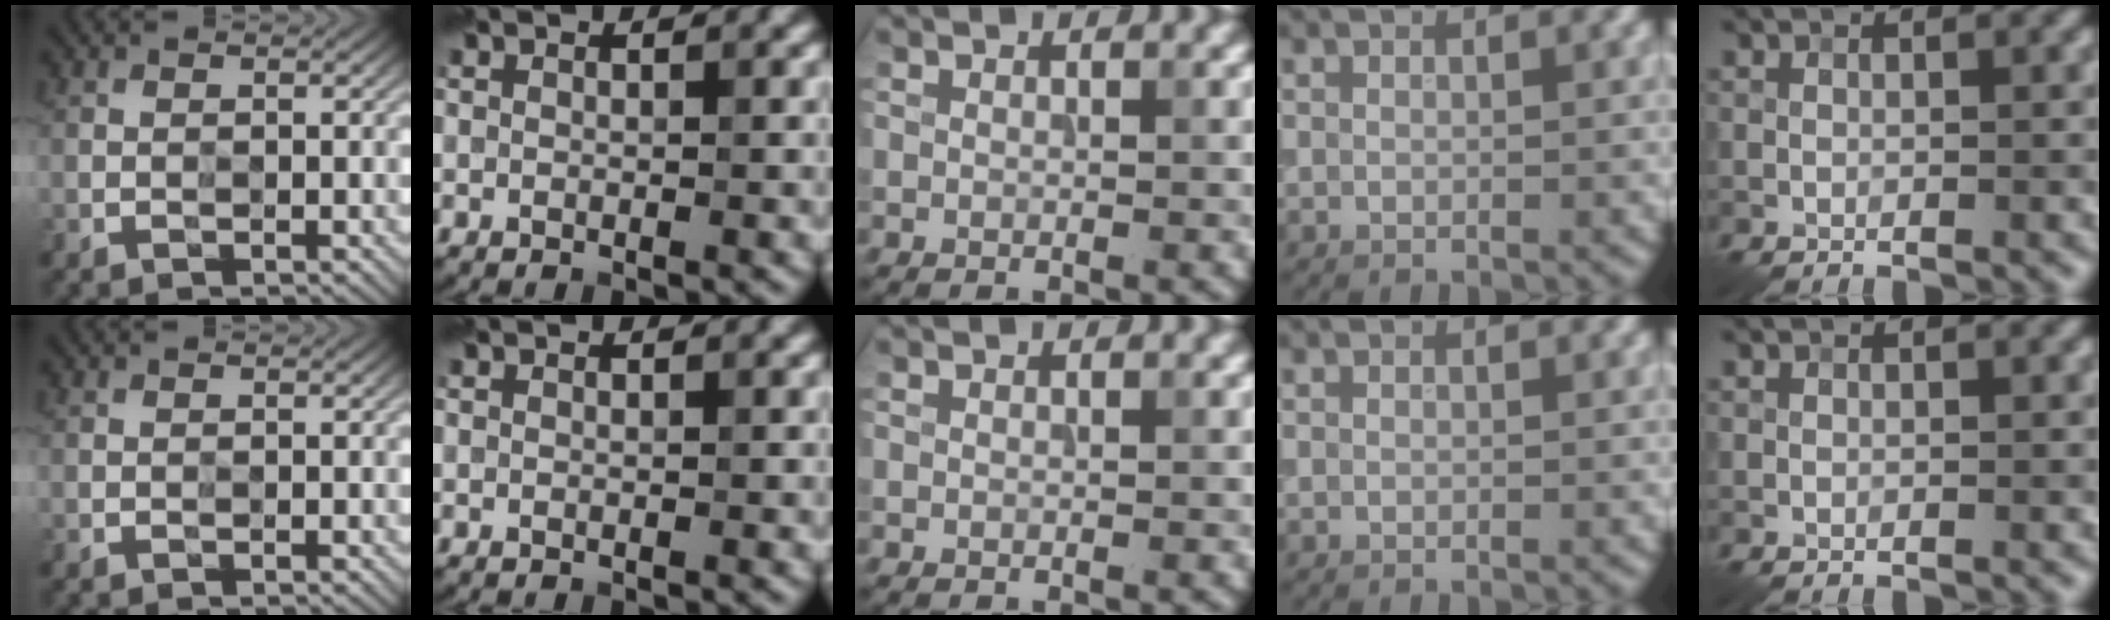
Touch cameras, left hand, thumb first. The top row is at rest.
{}